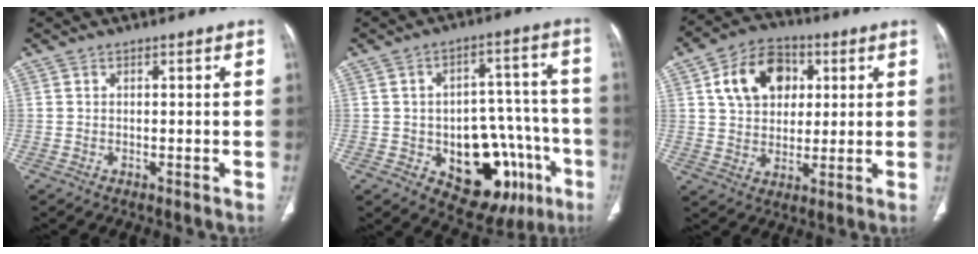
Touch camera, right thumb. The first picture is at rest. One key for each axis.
{"total": 19.5, "fx": -7.2, "fy": 11.7, "fz": 13.9, "tx": -0.141, "ty": 0.046, "tz": -0.080}
{"total": 13.1, "fx": 4.1, "fy": 9.6, "fz": 8.0, "tx": -0.104, "ty": 0.002, "tz": 0.066}